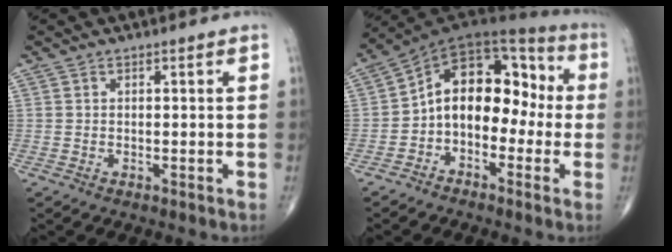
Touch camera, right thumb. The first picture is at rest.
{"total": 14.5, "force": [-1.6, 9.7, 10.7], "torque": [-0.120, 0.063, -0.042]}